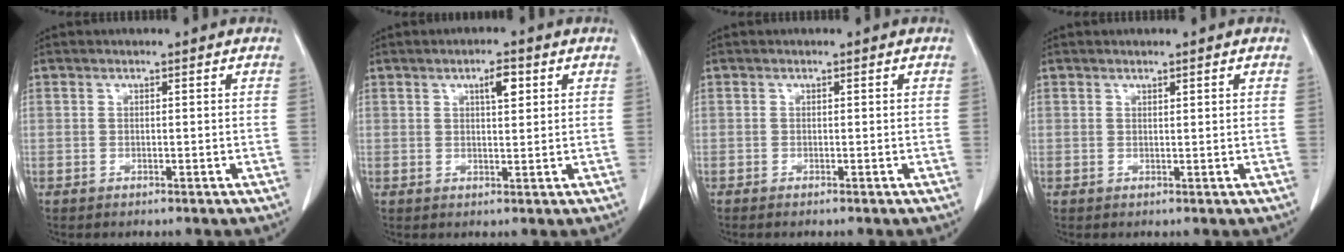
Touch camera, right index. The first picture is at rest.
{"total": 3.3, "force": [1.5, 0.9, 2.8], "torque": [-0.046, 0.001, 0.023]}
{"total": 0.5, "force": [-0.4, 0.0, 0.3], "torque": [-0.009, -0.002, -0.009]}
{"total": 0.8, "force": [0.5, 0.0, 0.6], "torque": [-0.011, 0.000, 0.008]}